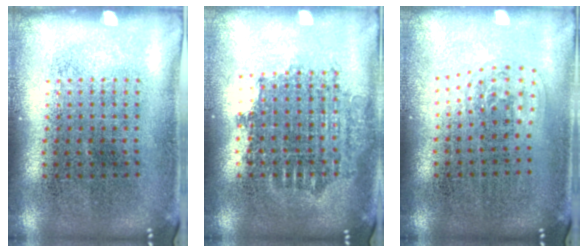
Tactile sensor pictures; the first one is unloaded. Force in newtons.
{"total": 1.7, "press": 1.4, "slide": 1.0}
{"total": 0.9, "press": 0.7, "slide": 0.6}